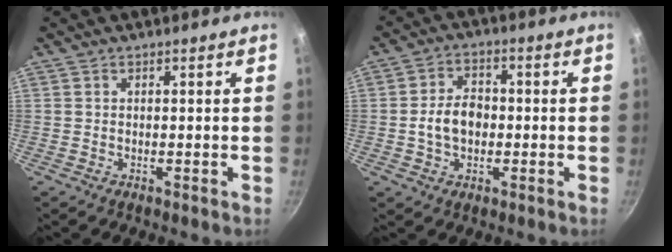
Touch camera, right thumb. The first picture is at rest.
{"total": 7.0, "force": [-0.8, 5.0, 4.8], "torque": [-0.065, 0.018, -0.018]}